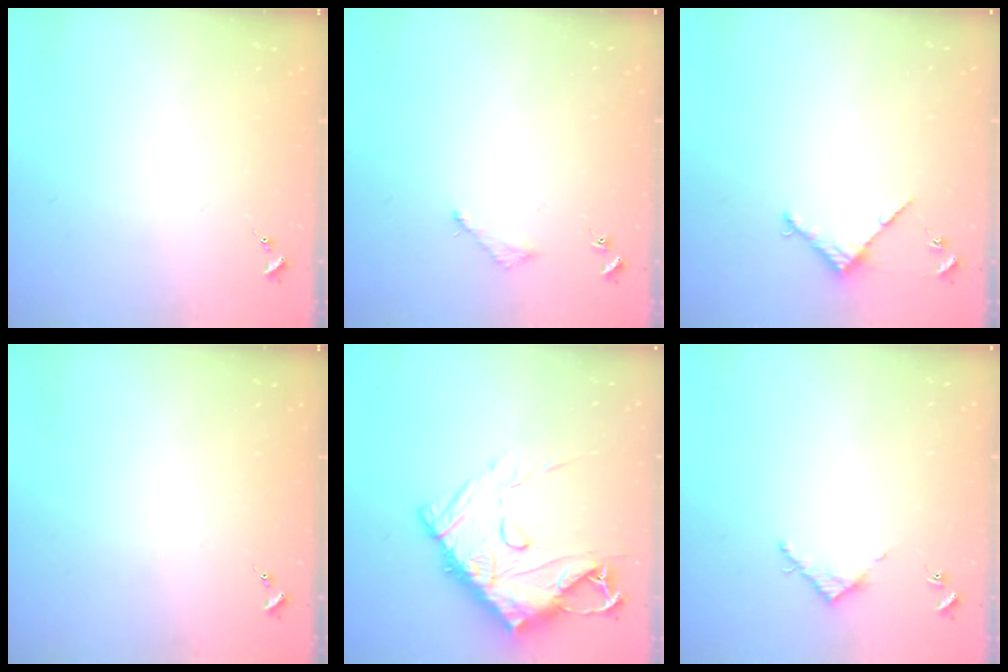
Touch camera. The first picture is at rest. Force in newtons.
{"total": 3.0, "press": 3.0, "slide": 0.4}
{"total": 3.4, "press": 3.4, "slide": 0.4}
{"total": 0.0}
{"total": 19.3, "press": 19.2, "slide": 1.9}
{"total": 4.0, "press": 4.0, "slide": 0.5}